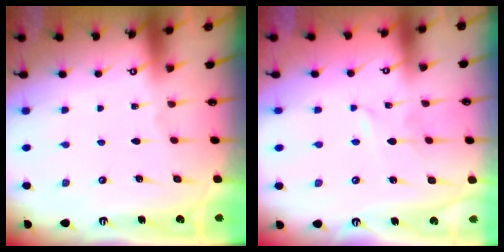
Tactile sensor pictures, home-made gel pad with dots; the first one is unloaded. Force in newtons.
{"total": 1.7, "press": 1.7, "slide": 0.1}